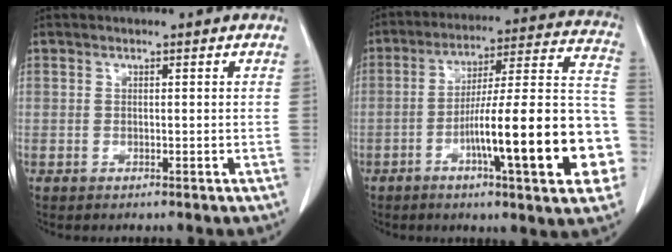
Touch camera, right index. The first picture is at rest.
{"total": 22.1, "force": [-6.9, 2.1, 20.8], "torque": [-0.237, 0.020, -0.099]}